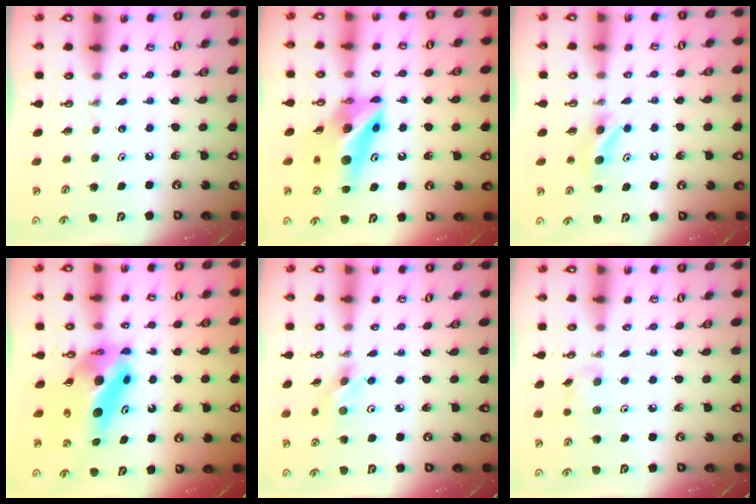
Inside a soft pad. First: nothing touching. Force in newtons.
{"total": 12.8, "press": 12.8, "slide": 1.3}
{"total": 4.5, "press": 3.9, "slide": 2.4}
{"total": 14.3, "press": 13.6, "slide": 4.4}
{"total": 3.4, "press": 3.2, "slide": 1.0}
{"total": 7.5, "press": 7.1, "slide": 2.3}